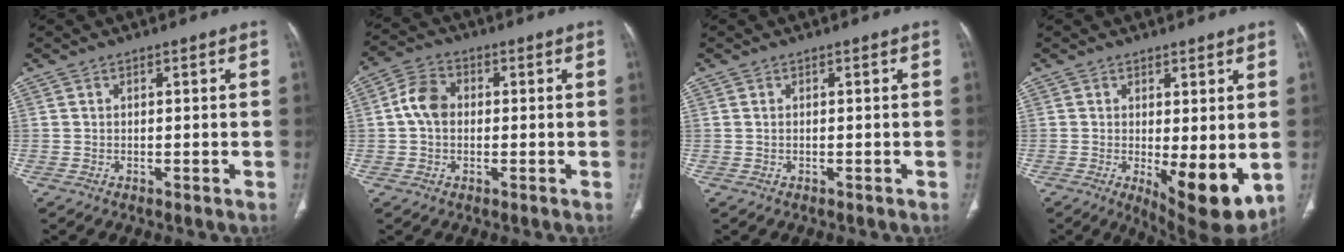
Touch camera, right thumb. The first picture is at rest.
{"total": 6.2, "force": [0.2, 4.7, 4.0], "torque": [-0.070, 0.016, -0.005]}
{"total": 0.0}
{"total": 10.2, "force": [-1.5, 3.5, 9.4], "torque": [-0.127, -0.027, -0.010]}